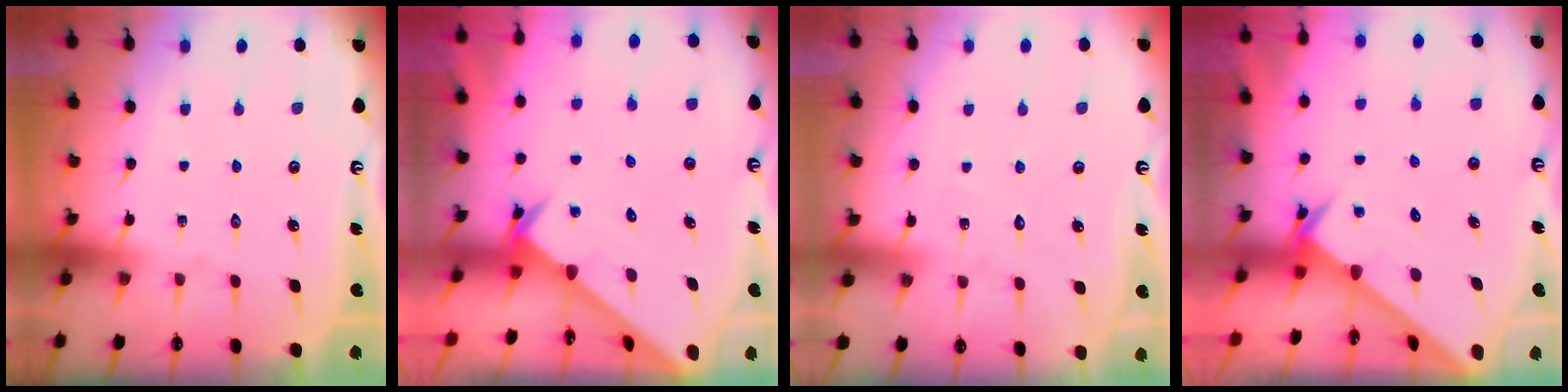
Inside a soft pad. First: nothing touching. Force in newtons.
{"total": 2.5, "press": 2.5, "slide": 0.2}
{"total": 3.2, "press": 3.2, "slide": 0.4}
{"total": 2.3, "press": 2.3, "slide": 0.2}